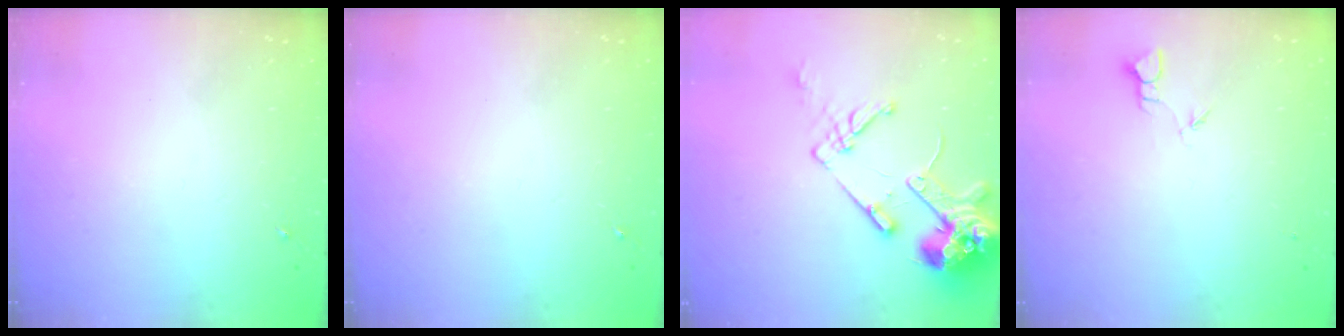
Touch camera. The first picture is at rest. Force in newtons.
{"total": 0.0}
{"total": 15.8, "press": 15.6, "slide": 2.0}
{"total": 2.4, "press": 2.4, "slide": 0.2}